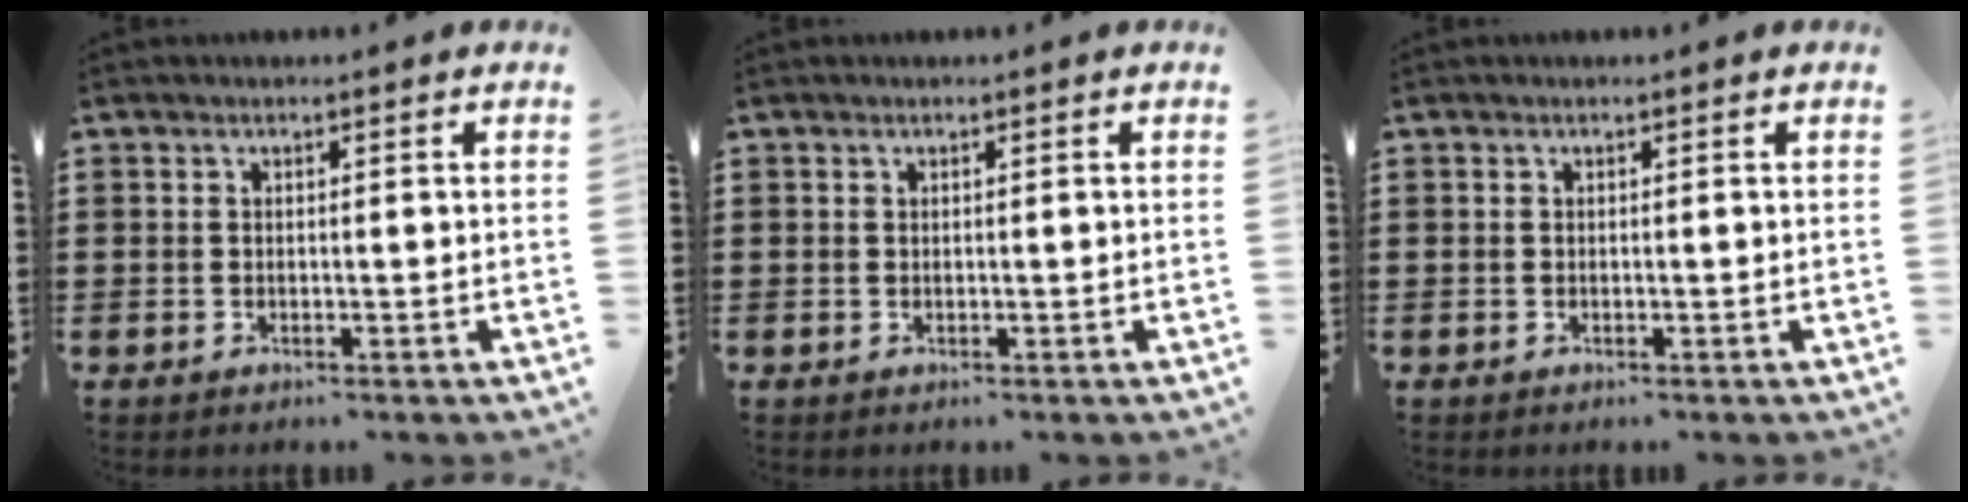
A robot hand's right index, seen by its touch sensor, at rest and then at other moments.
{"total": 0.0}
{"total": 0.0}